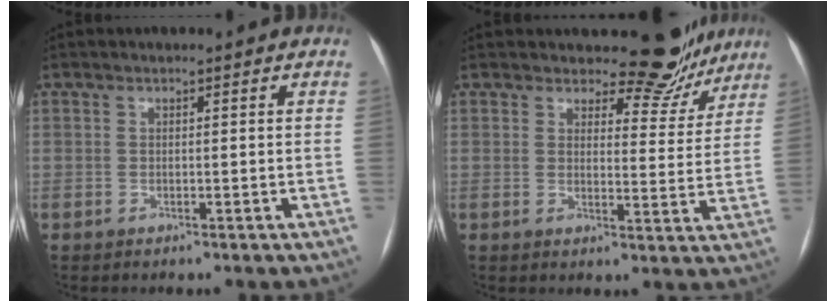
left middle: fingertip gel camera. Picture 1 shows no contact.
{"total": 8.2, "force": [7.4, 3.2, 1.6], "torque": [-0.001, -0.022, 0.078]}